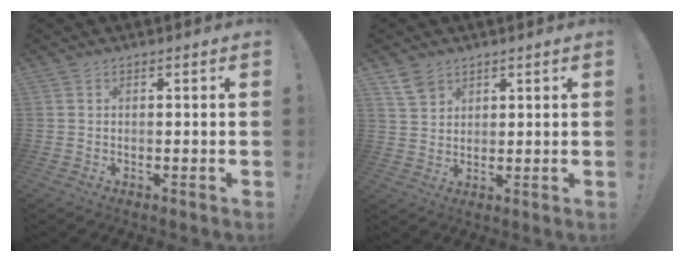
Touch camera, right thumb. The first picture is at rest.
{"total": 5.2, "force": [3.8, 3.1, 1.6], "torque": [-0.023, -0.019, 0.072]}